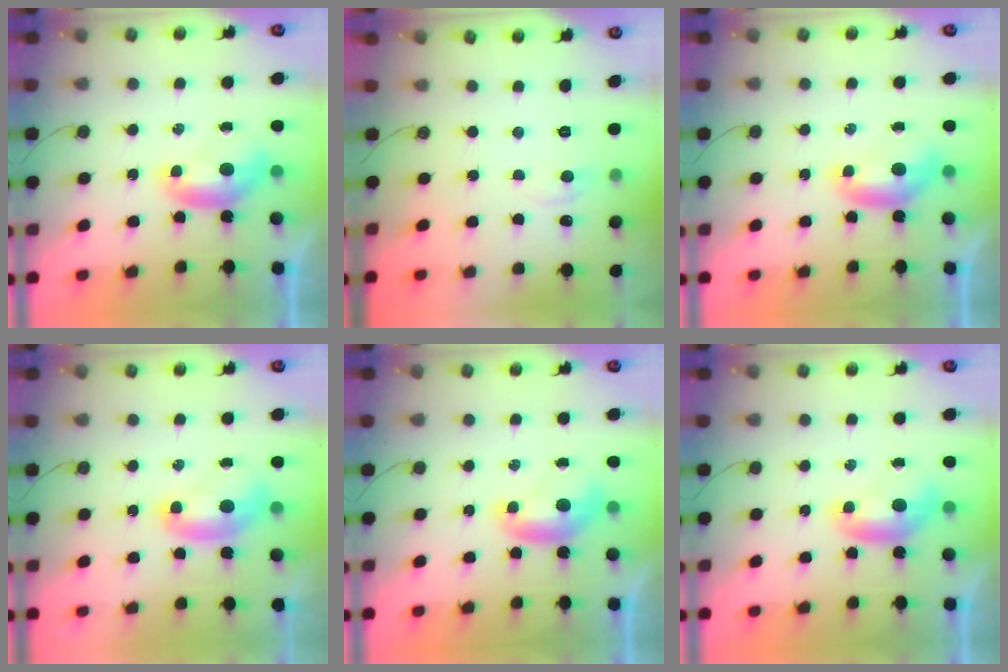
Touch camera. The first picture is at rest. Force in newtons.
{"total": 0.7, "press": 0.2, "slide": 0.7}
{"total": 0.0}
{"total": 2.0, "press": 2.0, "slide": 0.0}
{"total": 0.0}
{"total": 0.0}